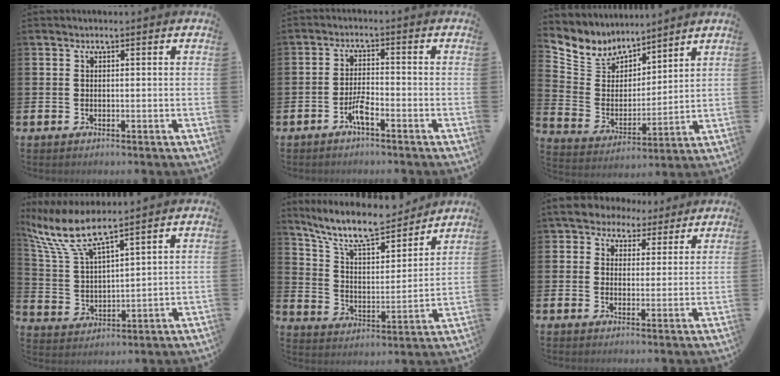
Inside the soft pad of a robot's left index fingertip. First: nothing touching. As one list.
[{"total": 3.2, "force": [-2.0, 0.6, 2.4], "torque": [-0.050, 0.009, -0.034]}, {"total": 6.6, "force": [6.0, 2.9, 0.4], "torque": [-0.060, -0.049, 0.107]}, {"total": 8.2, "force": [7.0, 1.3, 4.1], "torque": [-0.114, -0.029, 0.125]}, {"total": 10.7, "force": [9.5, 2.5, 4.2], "torque": [-0.119, -0.059, 0.167]}, {"total": 5.0, "force": [4.0, 2.8, 0.7], "torque": [-0.036, -0.014, 0.072]}]